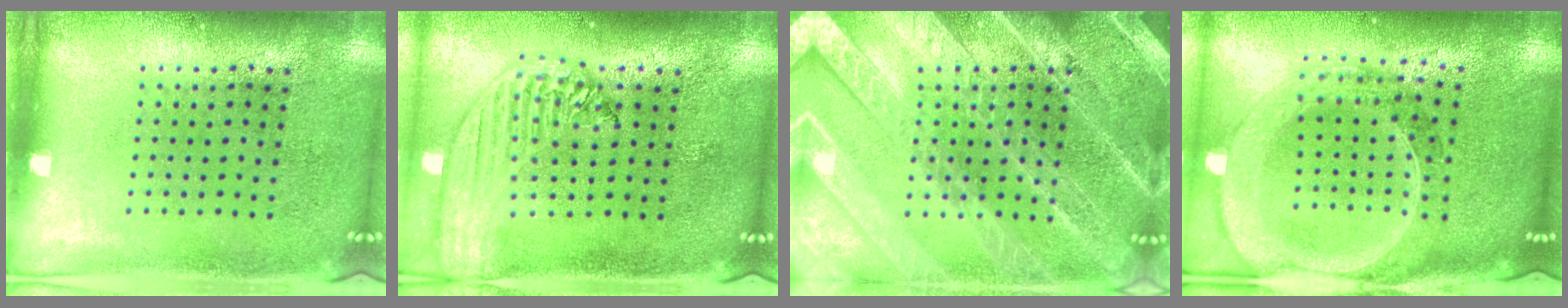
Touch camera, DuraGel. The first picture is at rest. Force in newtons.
{"total": 2.5, "press": 2.1, "slide": 1.3}
{"total": 5.9, "press": 5.9, "slide": 0.7}
{"total": 2.7, "press": 2.4, "slide": 1.2}